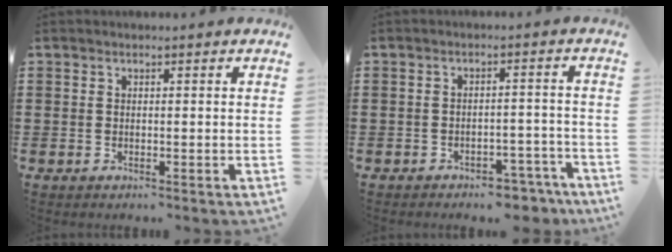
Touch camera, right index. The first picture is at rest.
{"total": 3.7, "force": [-3.5, 0.7, 0.9], "torque": [-0.016, 0.008, -0.070]}